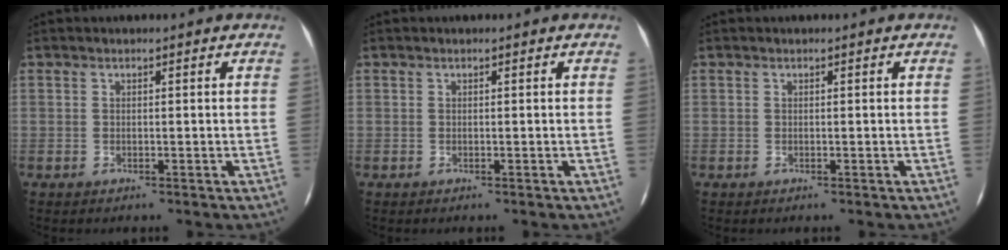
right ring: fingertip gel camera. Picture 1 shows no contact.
{"total": 0.0}
{"total": 0.0}